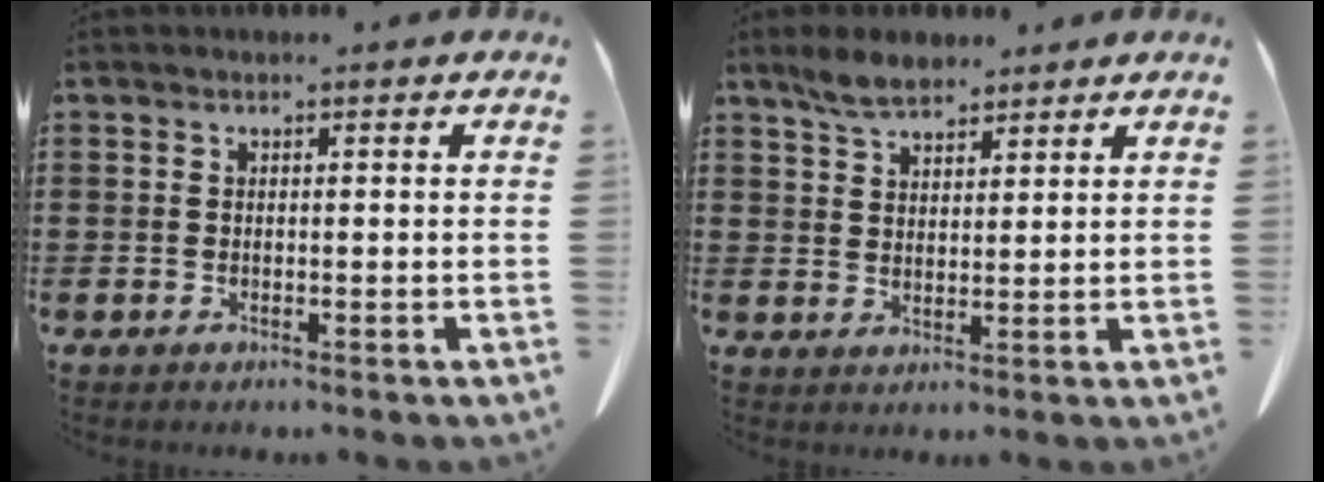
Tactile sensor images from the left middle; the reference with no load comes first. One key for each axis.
{"total": 4.4, "fx": 3.6, "fy": 1.5, "fz": 2.1, "tx": -0.050, "ty": -0.001, "tz": 0.068}